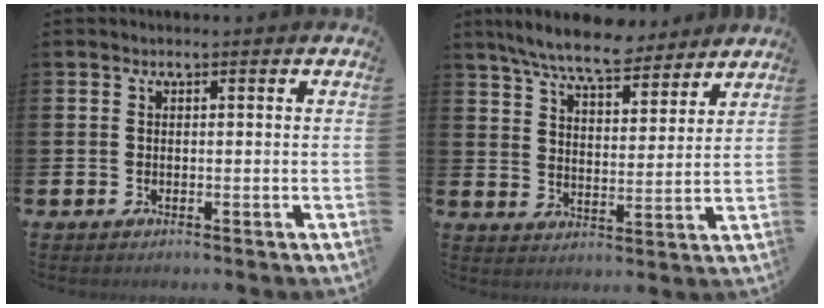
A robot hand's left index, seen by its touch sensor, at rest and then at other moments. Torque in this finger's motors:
{"motor_torque": [1.05, -1.09, 0.34, 0.21]}